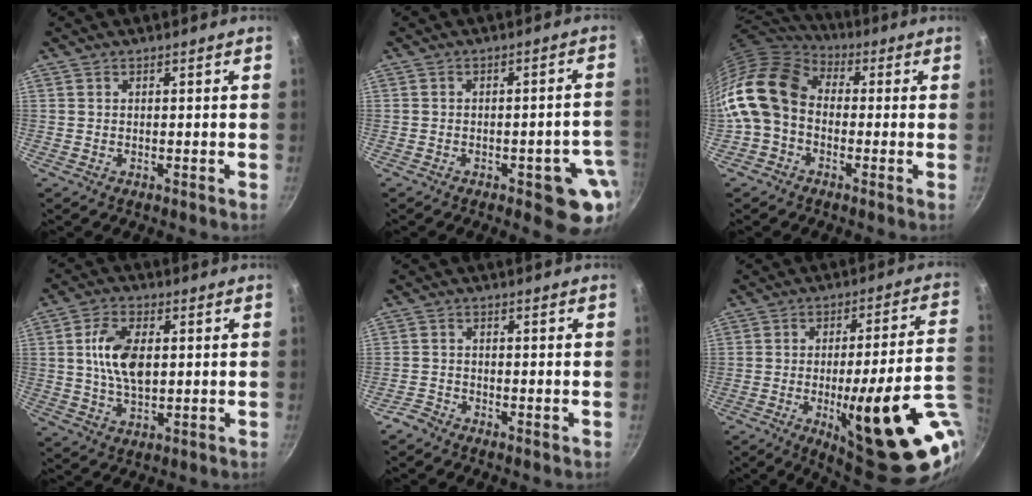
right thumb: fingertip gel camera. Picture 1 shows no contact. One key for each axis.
{"total": 10.0, "fx": -4.0, "fy": 4.0, "fz": 8.2, "tx": -0.048, "ty": 0.023, "tz": -0.045}
{"total": 15.9, "fx": -1.4, "fy": 12.1, "fz": 10.1, "tx": -0.193, "ty": 0.042, "tz": -0.049}
{"total": 10.1, "fx": 1.4, "fy": 5.8, "fz": 8.1, "tx": -0.138, "ty": -0.001, "tz": 0.024}
{"total": 2.0, "fx": -1.8, "fy": 0.8, "fz": 0.4, "tx": -0.013, "ty": 0.011, "tz": -0.042}
{"total": 27.5, "fx": -8.2, "fy": 7.2, "fz": 25.2, "tx": -0.295, "ty": 0.003, "tz": -0.101}